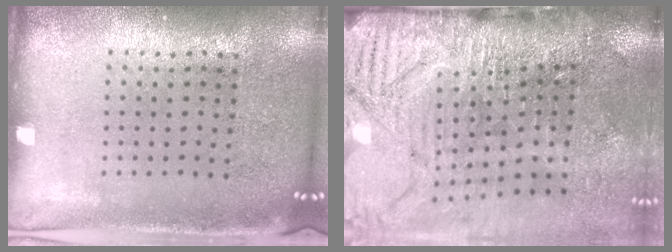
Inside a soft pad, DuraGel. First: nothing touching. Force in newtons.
{"total": 4.7, "press": 4.0, "slide": 2.5}